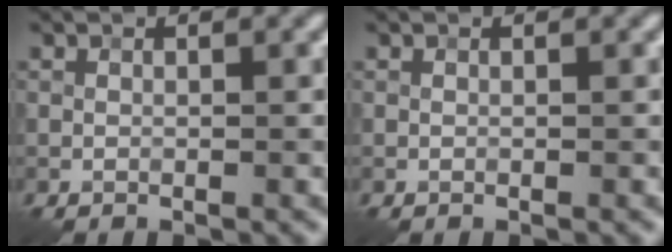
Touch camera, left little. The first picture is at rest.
{"total": 0.0}